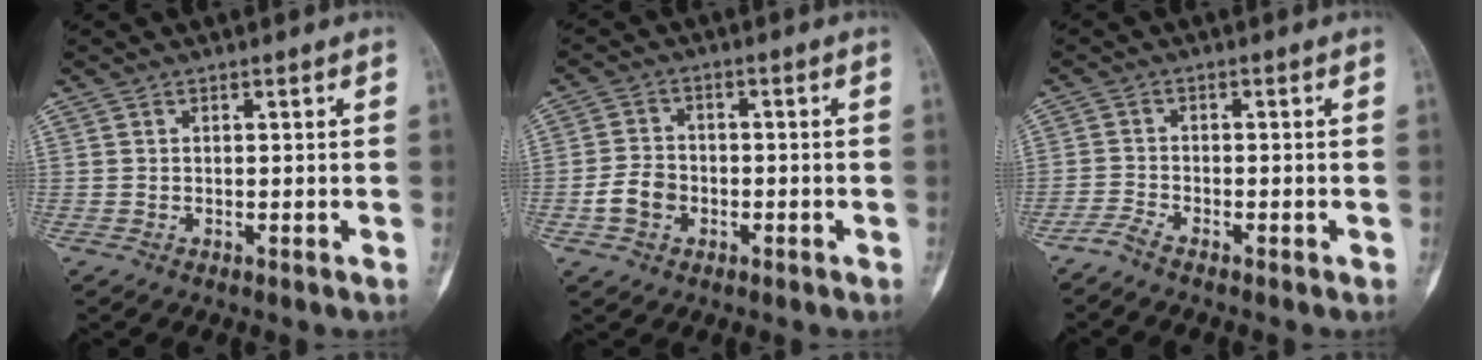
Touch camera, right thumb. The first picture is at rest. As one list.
[{"total": 5.7, "force": [-1.9, 4.4, 3.0], "torque": [-0.043, 0.019, -0.037]}, {"total": 2.5, "force": [-2.2, 0.5, 0.9], "torque": [-0.024, 0.007, -0.051]}]